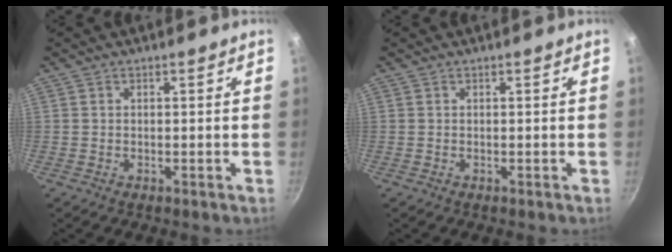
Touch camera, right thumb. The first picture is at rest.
{"total": 0.0}